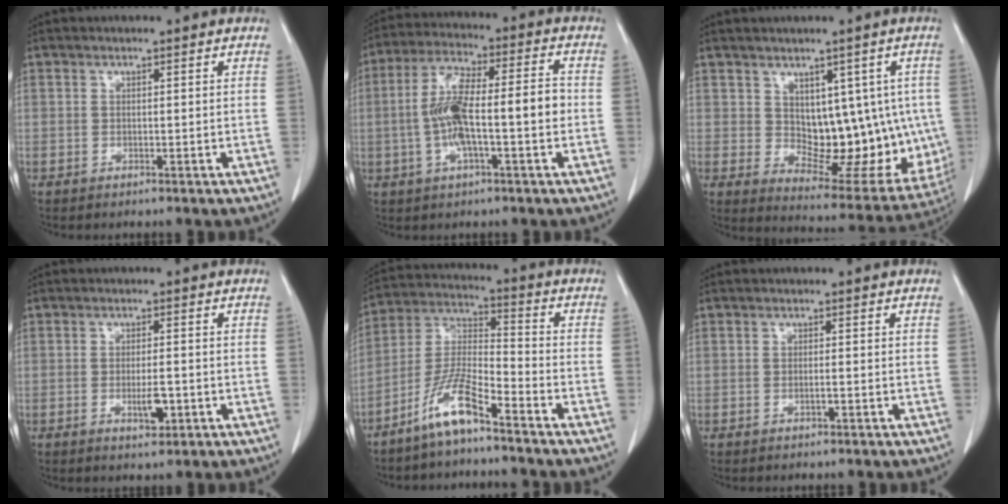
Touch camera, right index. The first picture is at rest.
{"total": 12.2, "force": [-1.5, 2.4, 11.8], "torque": [-0.221, 0.025, -0.028]}
{"total": 13.9, "force": [1.0, 7.4, 11.7], "torque": [-0.127, 0.007, 0.039]}
{"total": 3.6, "force": [-1.2, 1.0, 3.2], "torque": [-0.057, -0.002, -0.014]}
{"total": 9.6, "force": [-6.8, 1.2, 6.8], "torque": [-0.150, -0.008, -0.139]}
{"total": 1.0, "force": [-0.4, 0.1, 0.9], "torque": [-0.020, -0.001, -0.006]}